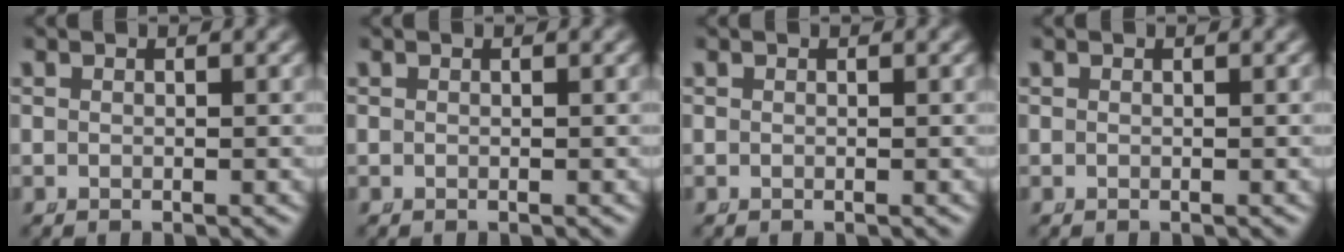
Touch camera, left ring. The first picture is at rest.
{"total": 0.0}
{"total": 0.0}
{"total": 0.0}